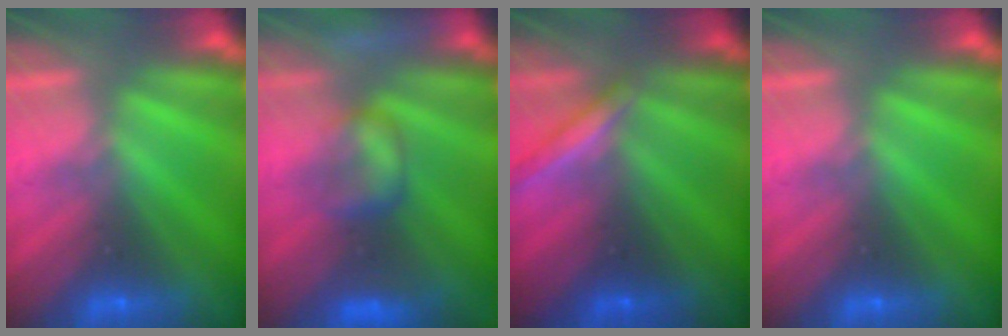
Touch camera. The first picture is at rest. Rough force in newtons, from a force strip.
{"total": 6.8}
{"total": 1.9}
{"total": 0.0}